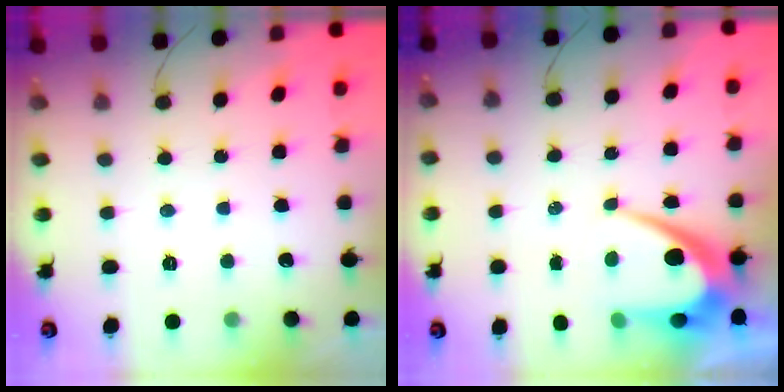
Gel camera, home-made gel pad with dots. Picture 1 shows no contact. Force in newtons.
{"total": 8.9, "press": 8.9, "slide": 0.6}